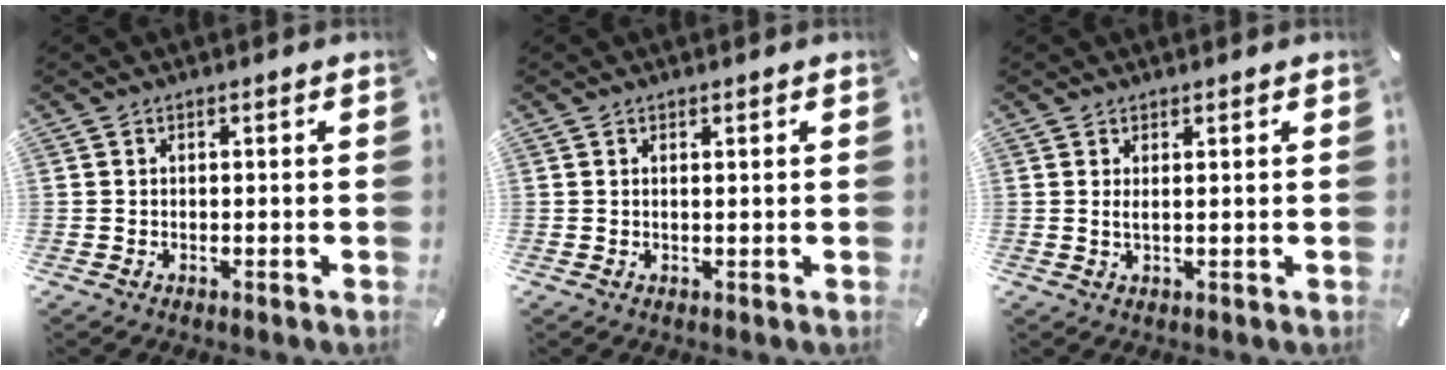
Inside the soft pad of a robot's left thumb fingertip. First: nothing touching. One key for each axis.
{"total": 0.7, "fx": 0.4, "fy": 0.0, "fz": 0.6, "tx": -0.010, "ty": -0.001, "tz": 0.007}
{"total": 1.7, "fx": 0.7, "fy": 0.2, "fz": 1.5, "tx": -0.031, "ty": -0.002, "tz": 0.011}